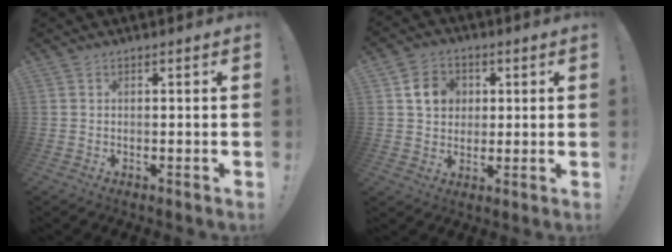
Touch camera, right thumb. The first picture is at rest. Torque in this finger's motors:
{"motor_torque": [0.14, 0.14, 0.11, 0.14, 0.02]}